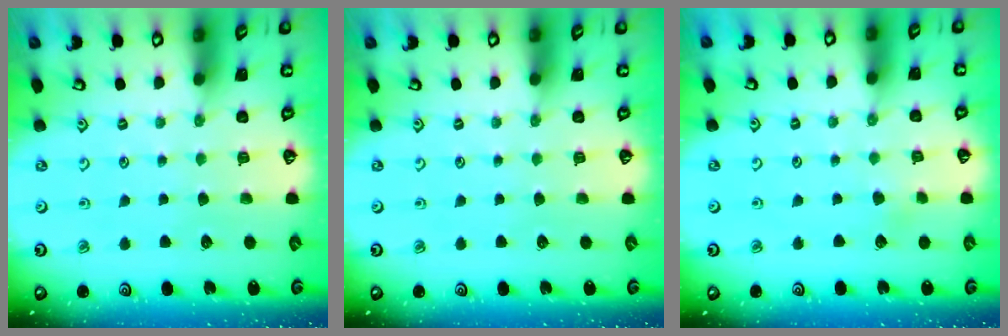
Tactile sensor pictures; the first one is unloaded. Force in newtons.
{"total": 0.0}
{"total": 2.4, "press": 2.4, "slide": 0.3}